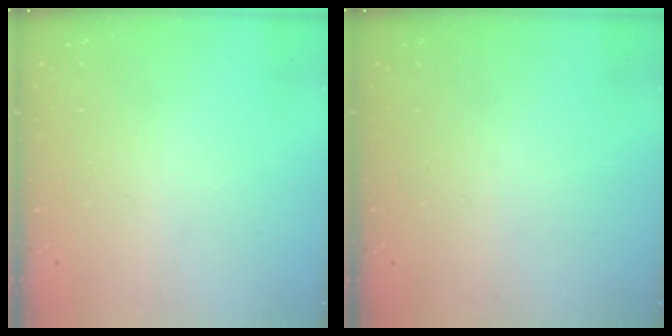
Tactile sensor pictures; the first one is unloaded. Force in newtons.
{"total": 0.0}